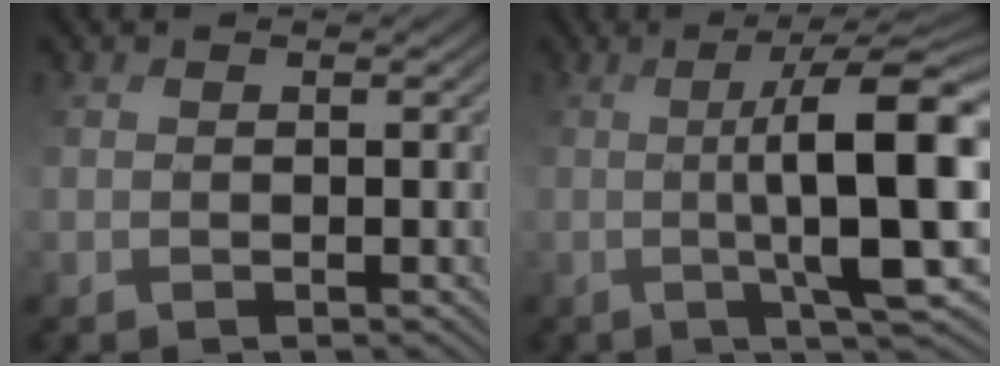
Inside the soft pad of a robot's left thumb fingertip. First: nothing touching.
{"total": 12.2, "force": [0.1, 1.5, 12.1], "torque": [-0.172, 0.008, 0.019]}